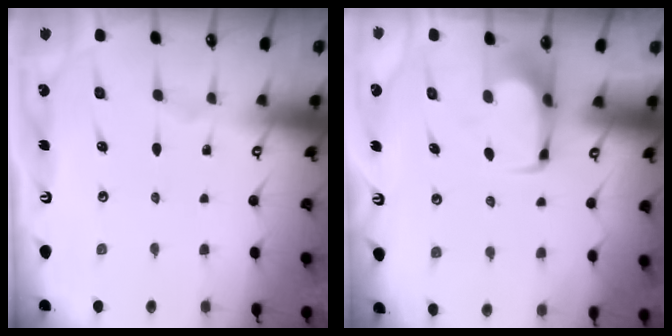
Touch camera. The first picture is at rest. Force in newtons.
{"total": 1.6, "press": 1.5, "slide": 0.5}